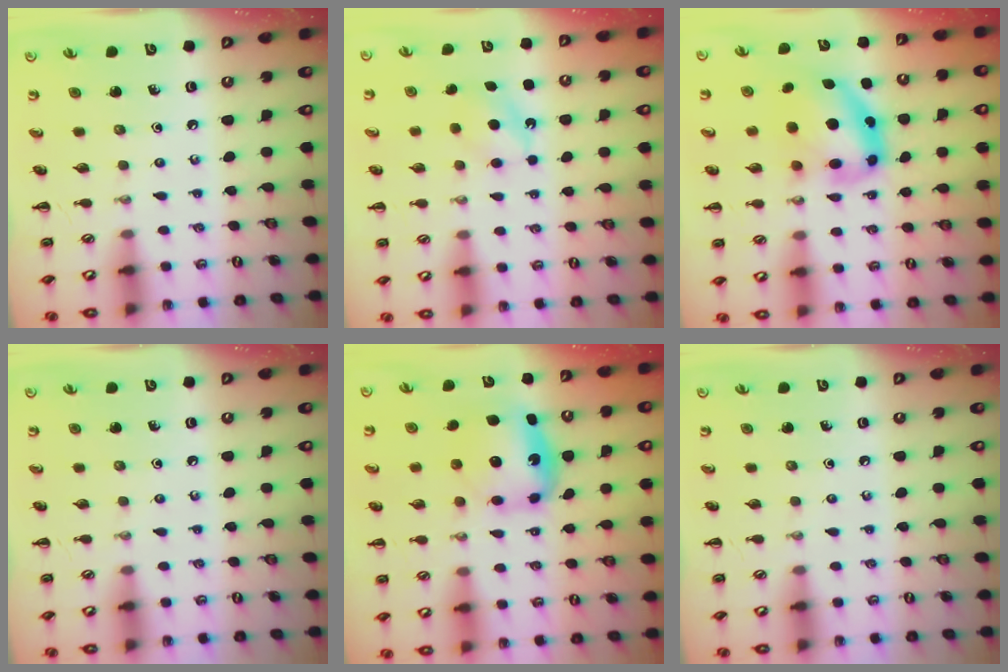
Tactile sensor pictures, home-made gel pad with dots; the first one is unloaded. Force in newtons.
{"total": 5.6, "press": 5.4, "slide": 1.5}
{"total": 9.8, "press": 9.5, "slide": 2.5}
{"total": 0.0}
{"total": 6.0, "press": 6.0, "slide": 1.1}
{"total": 0.0}